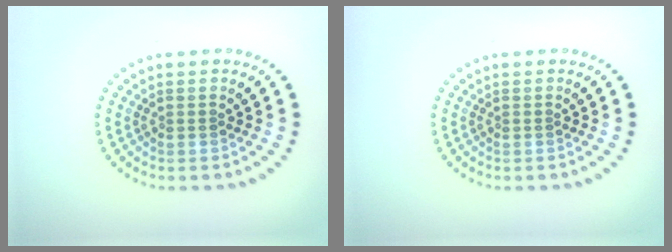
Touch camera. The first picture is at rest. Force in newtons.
{"total": 0.0}